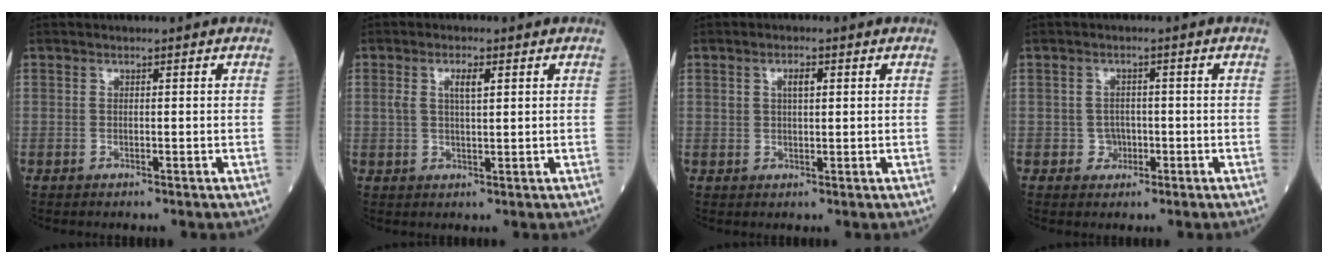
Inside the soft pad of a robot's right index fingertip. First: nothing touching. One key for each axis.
{"total": 3.3, "fx": 1.2, "fy": 0.8, "fz": 3.0, "tx": -0.059, "ty": 0.004, "tz": 0.022}
{"total": 2.5, "fx": 0.9, "fy": 0.9, "fz": 2.2, "tx": -0.041, "ty": 0.002, "tz": 0.017}
{"total": 2.2, "fx": -0.8, "fy": 2.0, "fz": 0.5, "tx": -0.002, "ty": 0.008, "tz": -0.011}